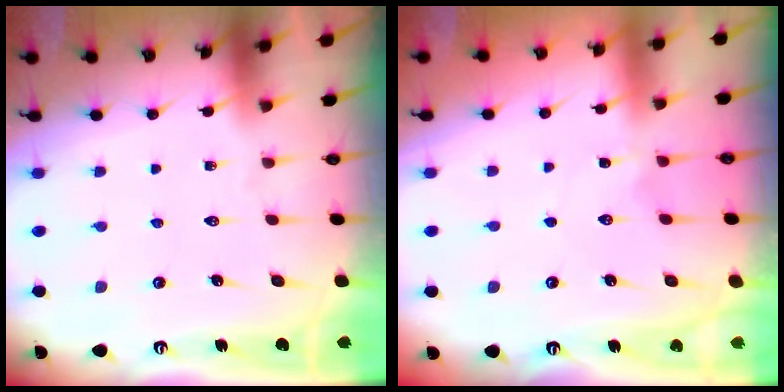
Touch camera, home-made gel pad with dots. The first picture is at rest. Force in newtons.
{"total": 1.8, "press": 1.7, "slide": 0.2}